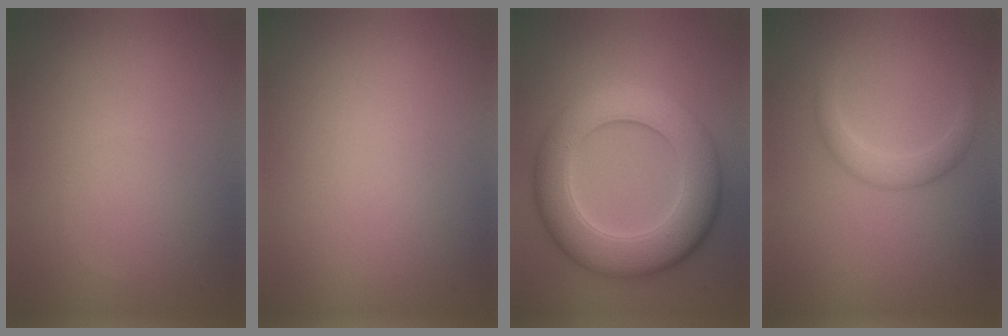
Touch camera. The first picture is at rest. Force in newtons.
{"total": 0.0}
{"total": 9.5, "press": 9.5, "slide": 0.6}
{"total": 2.0, "press": 2.0, "slide": 0.0}